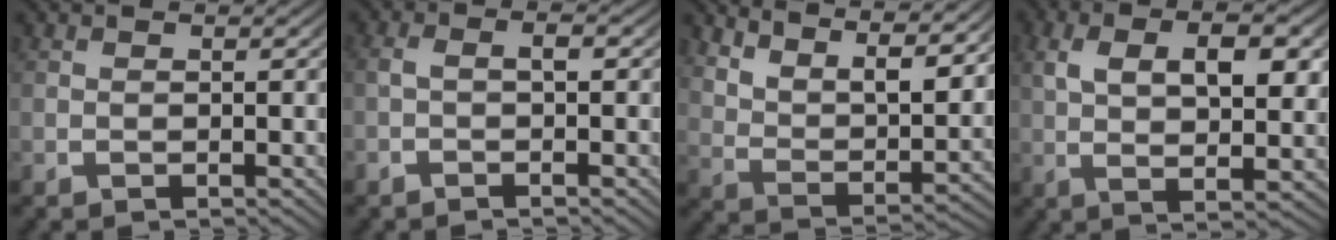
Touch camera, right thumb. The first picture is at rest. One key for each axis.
{"total": 1.6, "fx": -0.3, "fy": 0.5, "fz": 1.5, "tx": -0.030, "ty": 0.003, "tz": -0.008}
{"total": 10.0, "fx": 5.8, "fy": 4.9, "fz": 6.5, "tx": -0.103, "ty": 0.003, "tz": 0.092}
{"total": 7.6, "fx": 1.4, "fy": 3.1, "fz": 6.7, "tx": -0.117, "ty": -0.003, "tz": 0.030}